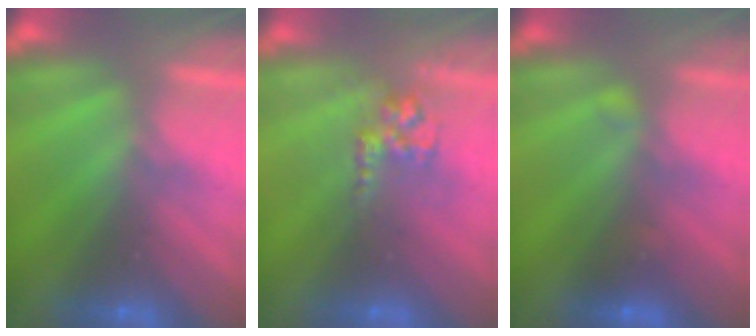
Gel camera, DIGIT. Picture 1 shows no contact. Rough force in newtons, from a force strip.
{"total": 2.8}
{"total": 2.2}